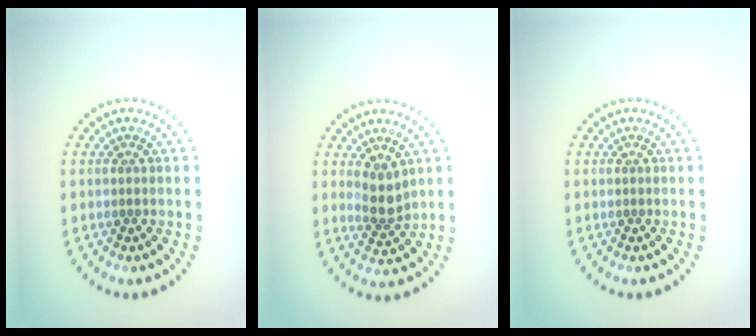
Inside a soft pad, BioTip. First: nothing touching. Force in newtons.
{"total": 2.2, "press": 1.8, "slide": 1.3}
{"total": 0.0}